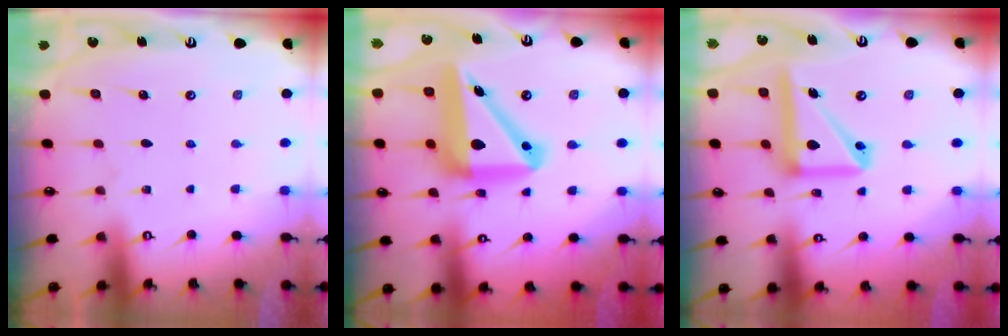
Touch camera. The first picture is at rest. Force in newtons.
{"total": 18.6, "press": 18.3, "slide": 2.8}
{"total": 14.8, "press": 14.6, "slide": 2.1}